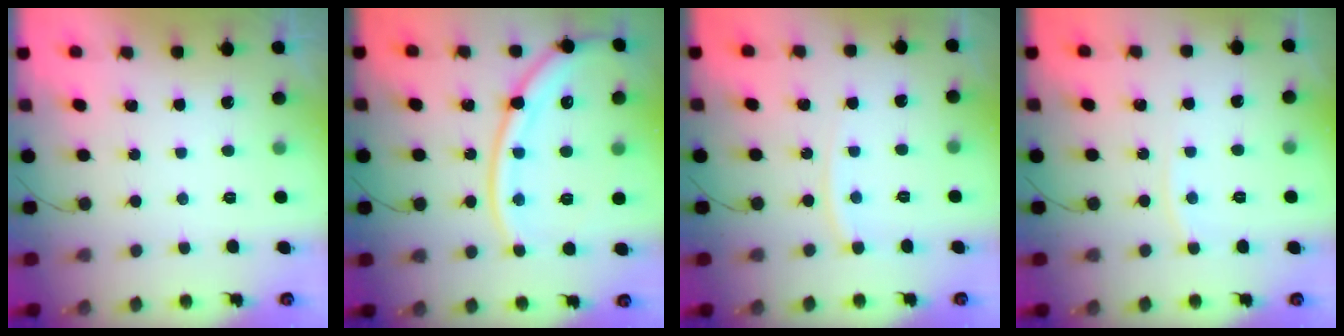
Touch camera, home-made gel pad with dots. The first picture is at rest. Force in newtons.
{"total": 16.7, "press": 16.6, "slide": 1.8}
{"total": 5.7, "press": 5.6, "slide": 0.8}
{"total": 3.1, "press": 3.1, "slide": 0.2}